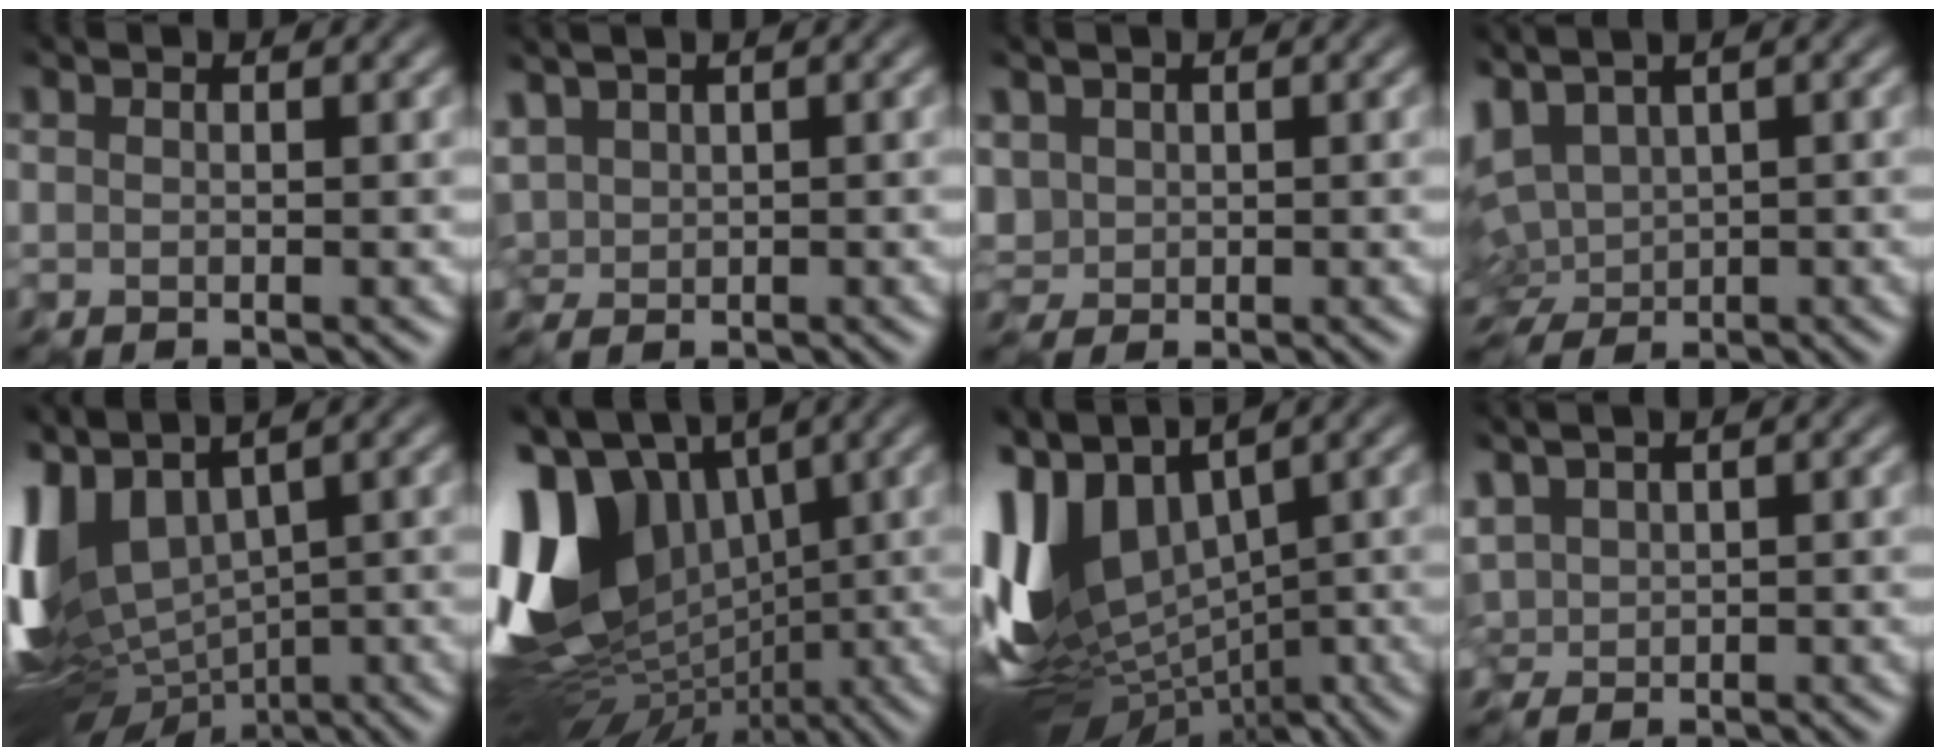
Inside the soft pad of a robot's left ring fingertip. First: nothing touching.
{"total": 1.6, "force": [0.5, 1.2, 0.8], "torque": [-0.024, 0.004, 0.014]}
{"total": 2.2, "force": [0.6, 2.0, 0.8], "torque": [-0.037, 0.009, 0.015]}
{"total": 5.3, "force": [0.3, 3.5, 4.0], "torque": [-0.093, -0.002, 0.011]}
{"total": 9.8, "force": [-0.7, 5.7, 7.9], "torque": [-0.193, -0.003, 0.005]}
{"total": 17.9, "force": [-0.1, 12.2, 13.2], "torque": [-0.238, 0.004, 0.018]}
{"total": 11.4, "force": [0.2, 6.9, 9.0], "torque": [-0.200, 0.007, 0.001]}
{"total": 1.9, "force": [0.6, 1.3, 1.2], "torque": [-0.031, 0.006, 0.016]}